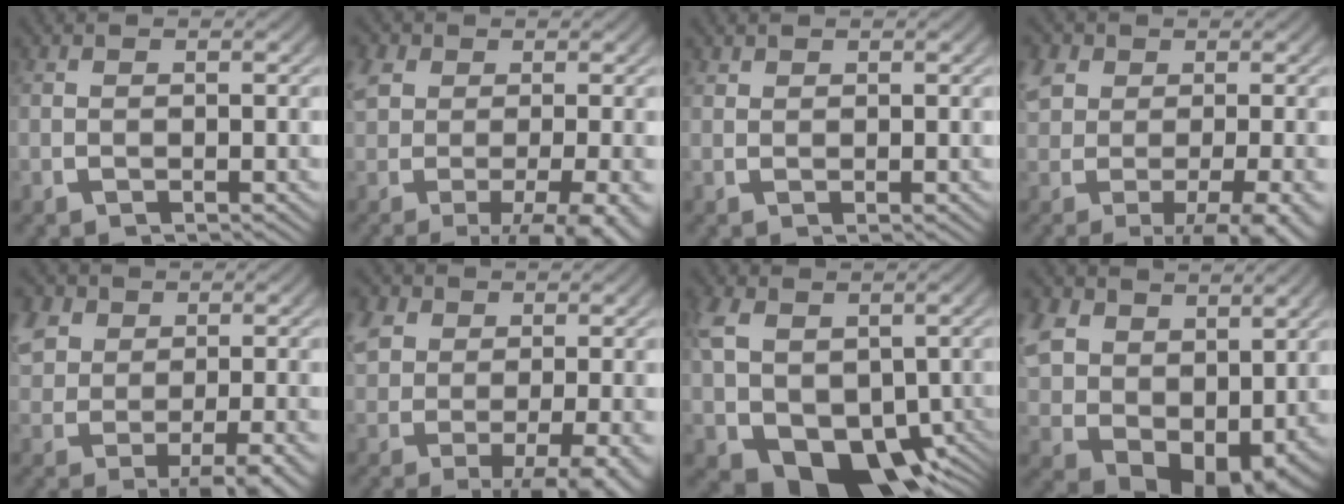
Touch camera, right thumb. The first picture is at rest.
{"total": 6.7, "force": [-2.8, 3.4, 5.1], "torque": [-0.091, -0.028, -0.022]}
{"total": 0.8, "force": [0.8, 0.0, 0.1], "torque": [0.001, 0.001, 0.020]}
{"total": 6.4, "force": [-2.1, 3.5, 4.9], "torque": [-0.094, -0.027, -0.009]}
{"total": 5.6, "force": [-0.5, 3.6, 4.3], "torque": [-0.091, -0.023, 0.015]}
{"total": 6.2, "force": [-1.4, 3.4, 5.0], "torque": [-0.091, -0.024, 0.002]}
{"total": 10.8, "force": [-3.0, 7.2, 7.4], "torque": [-0.143, -0.041, -0.020]}
{"total": 11.4, "force": [-1.2, 7.7, 8.3], "torque": [-0.177, -0.056, 0.013]}